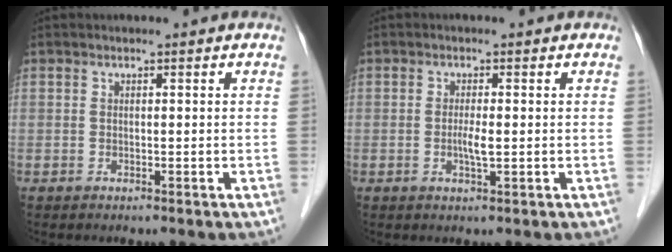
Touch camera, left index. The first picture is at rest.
{"total": 2.1, "force": [-0.3, 0.2, 2.0], "torque": [-0.043, -0.005, -0.004]}